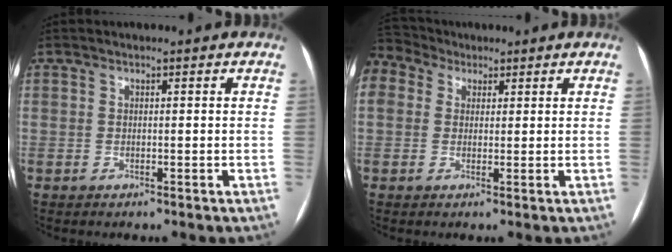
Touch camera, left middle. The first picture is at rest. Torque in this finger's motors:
{"motor_torque": [1.86, -0.29, 1.06, 0.21]}